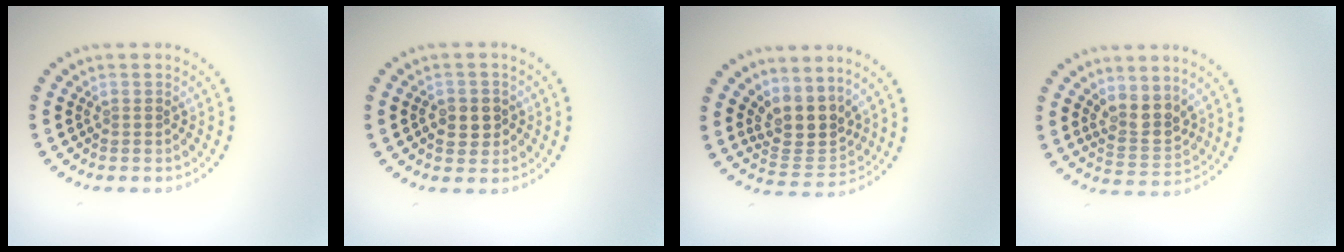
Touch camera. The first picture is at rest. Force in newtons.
{"total": 2.4, "press": 2.4, "slide": 0.4}
{"total": 3.8, "press": 3.0, "slide": 2.4}
{"total": 3.2, "press": 2.9, "slide": 1.3}